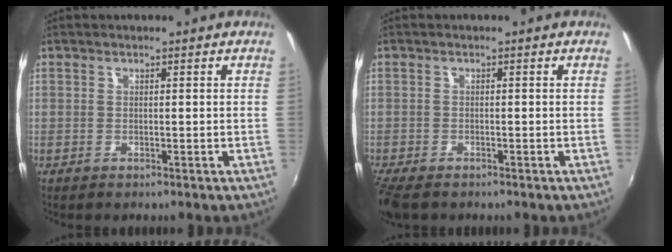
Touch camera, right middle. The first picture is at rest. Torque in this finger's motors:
{"motor_torque": [0.53, -0.52, 0.17, 0.05]}